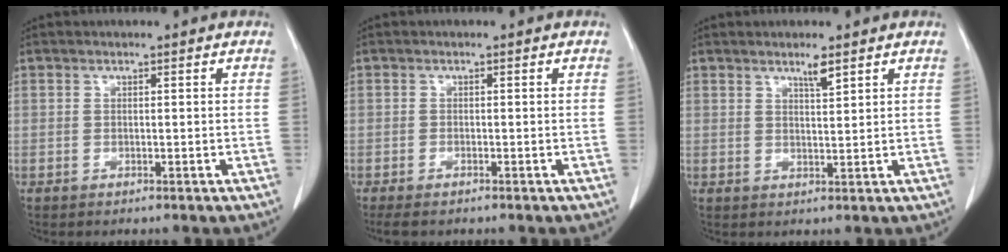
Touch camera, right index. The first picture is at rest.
{"total": 2.8, "force": [-2.3, 0.6, 1.5], "torque": [-0.024, -0.008, -0.033]}
{"total": 2.4, "force": [1.7, 0.1, 1.6], "torque": [-0.033, -0.003, 0.032]}